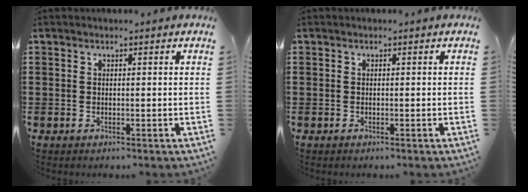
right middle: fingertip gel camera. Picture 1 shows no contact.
{"total": 0.0}